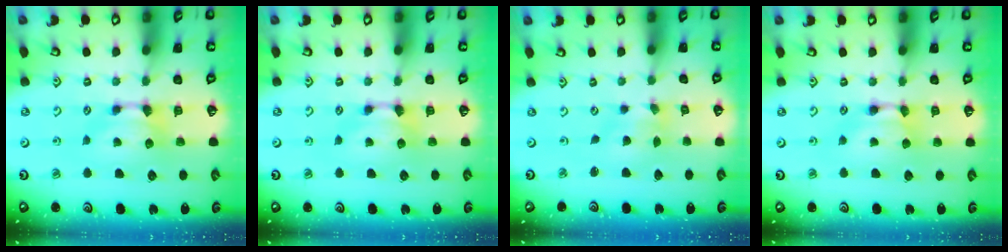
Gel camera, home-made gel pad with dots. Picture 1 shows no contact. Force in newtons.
{"total": 0.0}
{"total": 1.5, "press": 1.1, "slide": 1.0}
{"total": 1.8, "press": 1.7, "slide": 0.1}